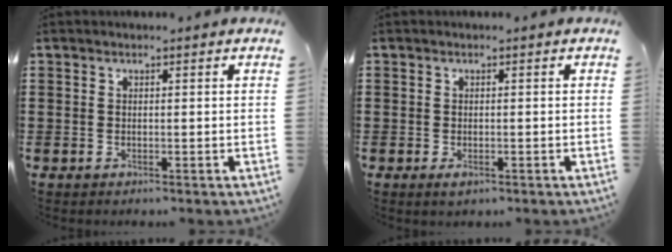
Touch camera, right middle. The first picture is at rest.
{"total": 0.7, "force": [-0.4, 0.3, 0.4], "torque": [-0.010, -0.004, -0.006]}